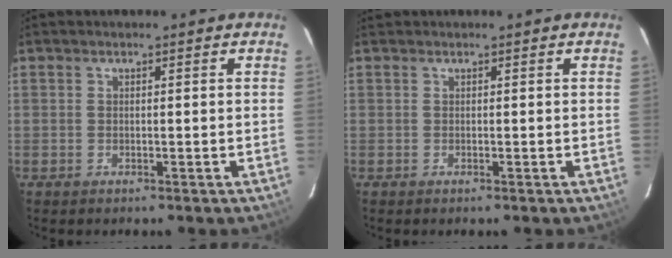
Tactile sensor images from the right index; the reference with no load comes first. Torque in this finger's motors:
{"motor_torque": [-0.05, -0.03, -0.06, -0.01]}